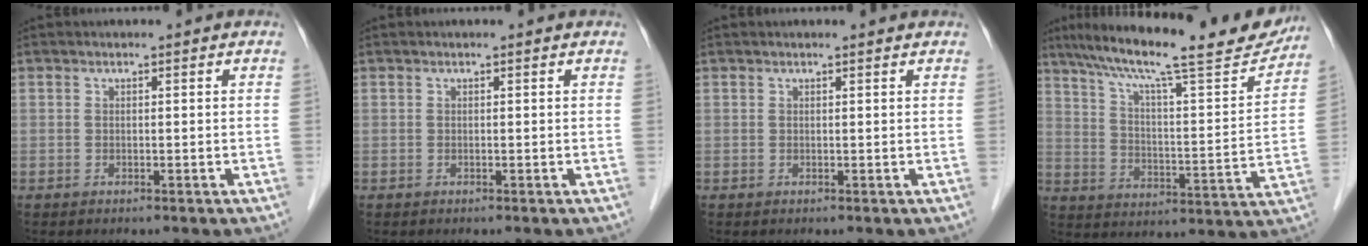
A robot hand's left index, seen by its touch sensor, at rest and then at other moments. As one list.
[{"total": 0.0}, {"total": 1.0, "force": [0.9, 0.0, 0.3], "torque": [-0.012, 0.001, 0.009]}, {"total": 23.0, "force": [19.5, 2.5, 11.9], "torque": [-0.198, -0.010, 0.275]}]